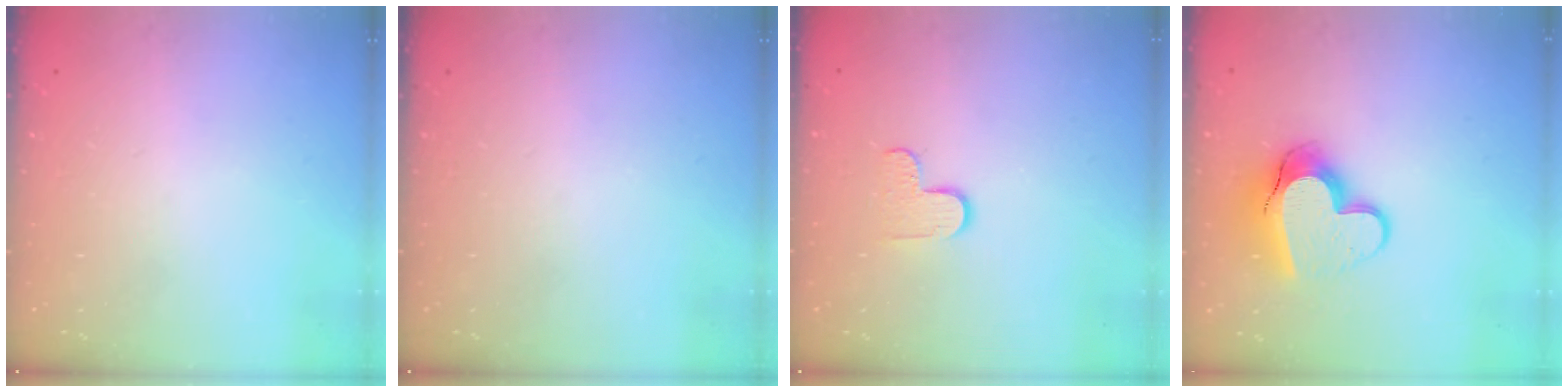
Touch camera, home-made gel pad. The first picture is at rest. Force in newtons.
{"total": 0.0}
{"total": 5.5, "press": 5.5, "slide": 0.5}
{"total": 14.1, "press": 14.1, "slide": 1.1}